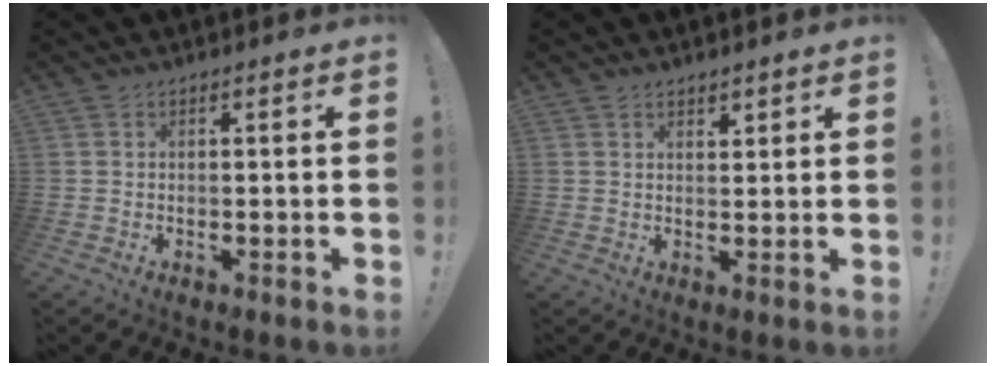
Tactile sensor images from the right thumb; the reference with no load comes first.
{"total": 1.6, "force": [1.4, 0.7, 0.2], "torque": [0.008, -0.011, 0.024]}